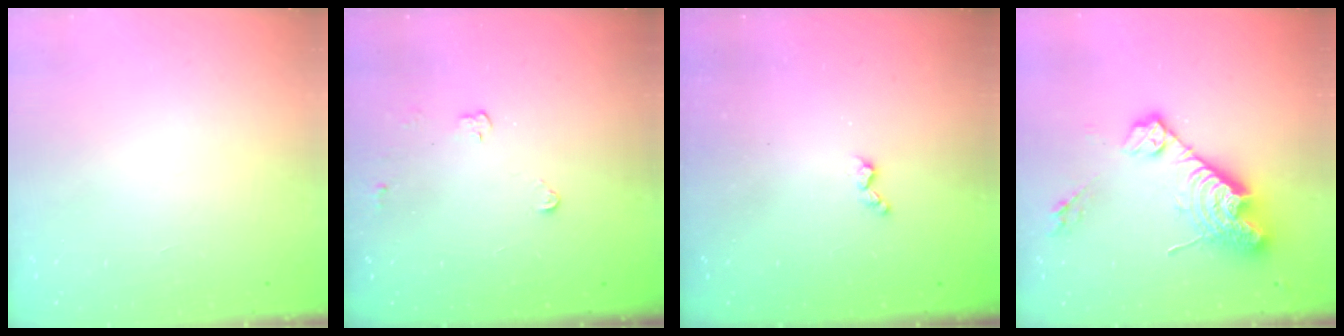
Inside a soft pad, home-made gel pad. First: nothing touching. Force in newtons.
{"total": 2.9, "press": 2.9, "slide": 0.4}
{"total": 3.4, "press": 3.4, "slide": 0.6}
{"total": 17.8, "press": 17.7, "slide": 1.2}